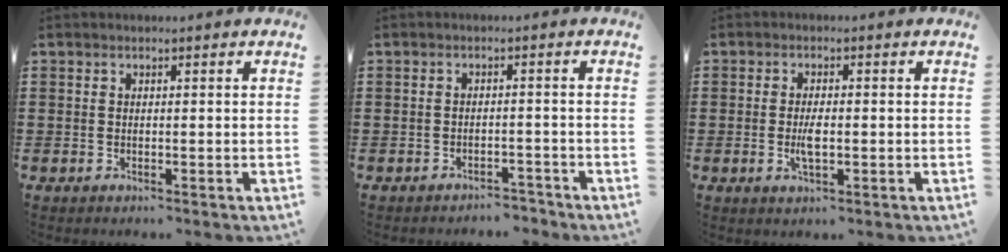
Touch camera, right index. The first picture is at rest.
{"total": 2.0, "force": [-1.9, 0.3, 0.1], "torque": [-0.010, 0.003, -0.042]}
{"total": 3.3, "force": [-0.5, 1.1, 3.0], "torque": [-0.062, -0.002, -0.012]}